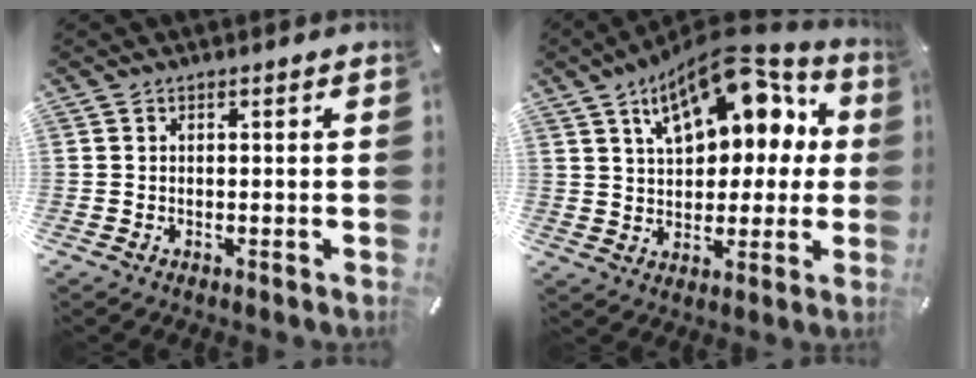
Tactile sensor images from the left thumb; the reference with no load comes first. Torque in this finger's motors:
{"motor_torque": [2.49, 2.52, 1.53, -1.24, 0.45]}